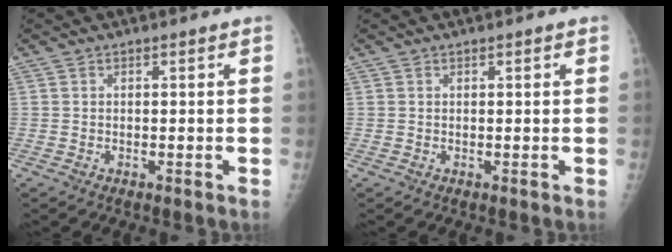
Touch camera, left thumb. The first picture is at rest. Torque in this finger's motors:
{"motor_torque": [-0.20, 0.07, -0.07, 0.04, 0.03]}